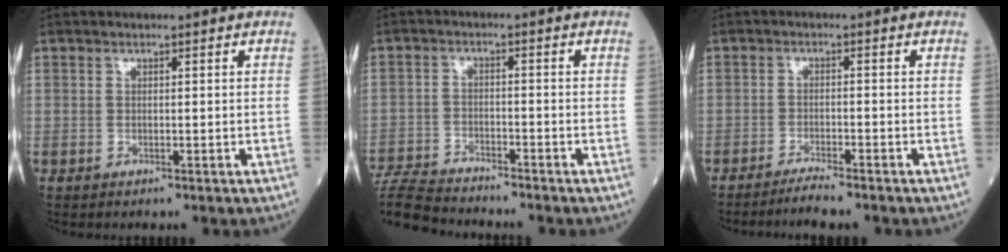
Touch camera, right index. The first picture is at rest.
{"total": 9.3, "force": [-9.1, 0.8, 1.8], "torque": [-0.036, -0.007, -0.168]}
{"total": 3.5, "force": [-3.2, -0.4, 1.4], "torque": [-0.026, -0.010, -0.057]}